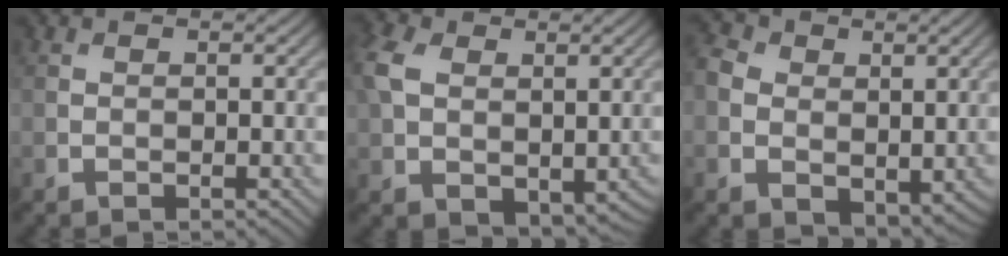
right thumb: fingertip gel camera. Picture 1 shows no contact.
{"total": 8.2, "force": [1.3, 5.7, 5.8], "torque": [-0.167, -0.001, 0.026]}
{"total": 6.3, "force": [0.7, 5.1, 3.7], "torque": [-0.106, -0.006, 0.014]}